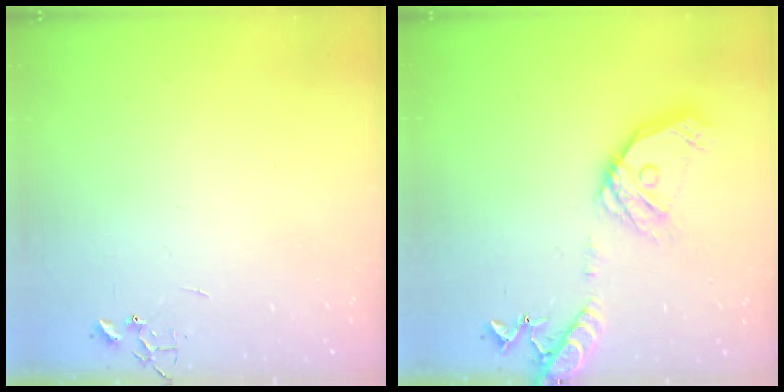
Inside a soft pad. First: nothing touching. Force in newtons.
{"total": 17.9, "press": 17.7, "slide": 2.6}